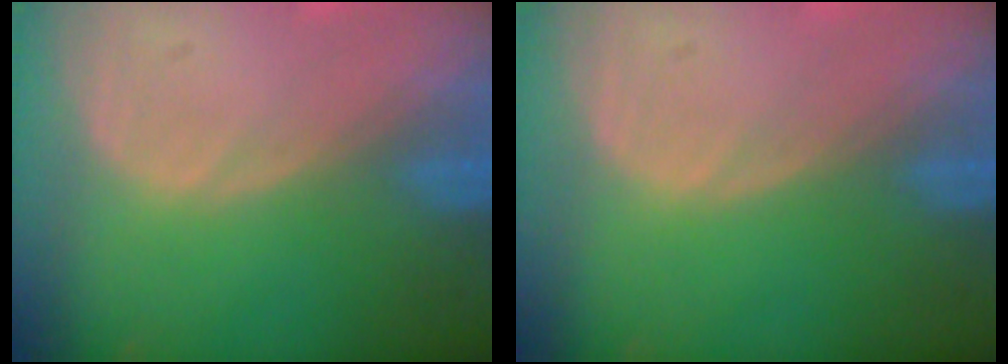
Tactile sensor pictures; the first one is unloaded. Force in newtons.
{"total": 0.0}